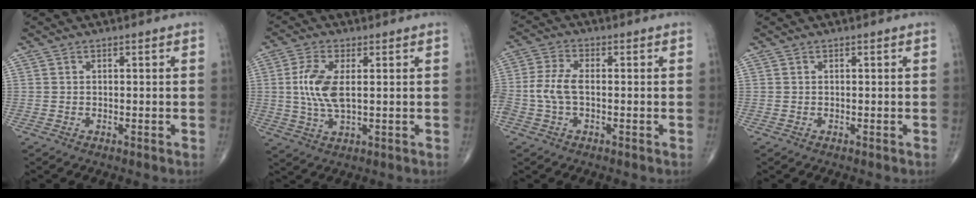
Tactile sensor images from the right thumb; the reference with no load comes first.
{"total": 8.1, "force": [0.9, 3.4, 7.3], "torque": [-0.165, -0.005, 0.020]}
{"total": 5.9, "force": [-0.9, 3.2, 4.9], "torque": [-0.124, 0.018, -0.021]}
{"total": 0.0}